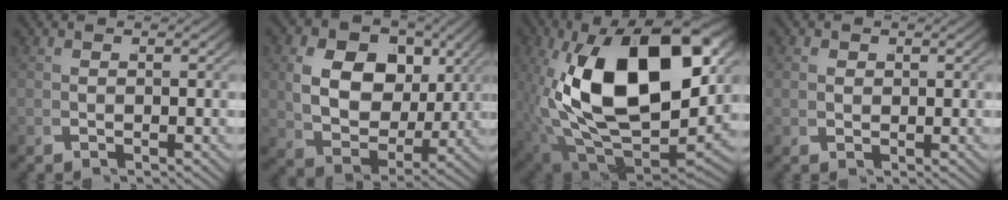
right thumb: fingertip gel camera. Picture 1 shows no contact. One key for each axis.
{"total": 10.8, "fx": 1.7, "fy": 7.8, "fz": 7.4, "tx": -0.151, "ty": -0.032, "tz": 0.034}
{"total": 20.9, "fx": -0.4, "fy": 11.6, "fz": 17.4, "tx": -0.359, "ty": -0.057, "tz": 0.027}
{"total": 1.1, "fx": 0.7, "fy": 0.8, "fz": 0.5, "tx": -0.007, "ty": -0.003, "tz": 0.019}